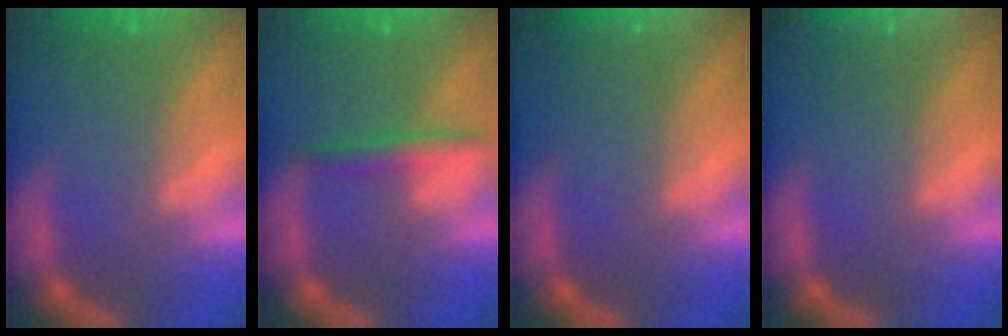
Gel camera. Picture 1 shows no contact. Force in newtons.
{"total": 2.5}
{"total": 2.4}
{"total": 5.0}